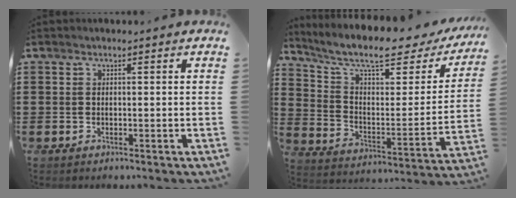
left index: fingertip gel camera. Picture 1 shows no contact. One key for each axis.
{"total": 9.7, "fx": 7.4, "fy": 1.9, "fz": 6.0, "tx": -0.130, "ty": -0.049, "tz": 0.120}